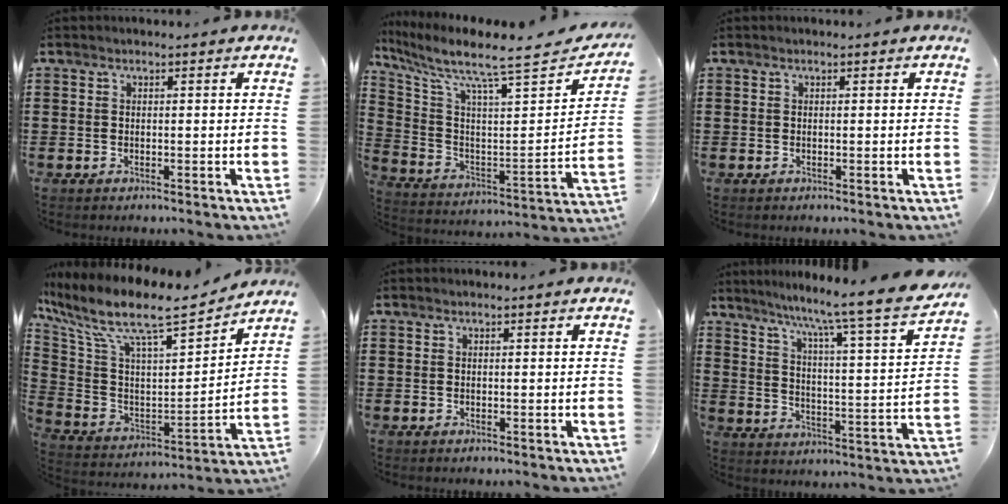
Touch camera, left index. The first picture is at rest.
{"total": 8.6, "force": [7.3, 0.6, 4.5], "torque": [-0.110, -0.071, 0.107]}
{"total": 0.0}
{"total": 10.7, "force": [8.1, 2.5, 6.5], "torque": [-0.152, -0.055, 0.133]}
{"total": 0.0}
{"total": 7.2, "force": [6.2, -1.4, 3.4], "torque": [-0.077, -0.066, 0.090]}